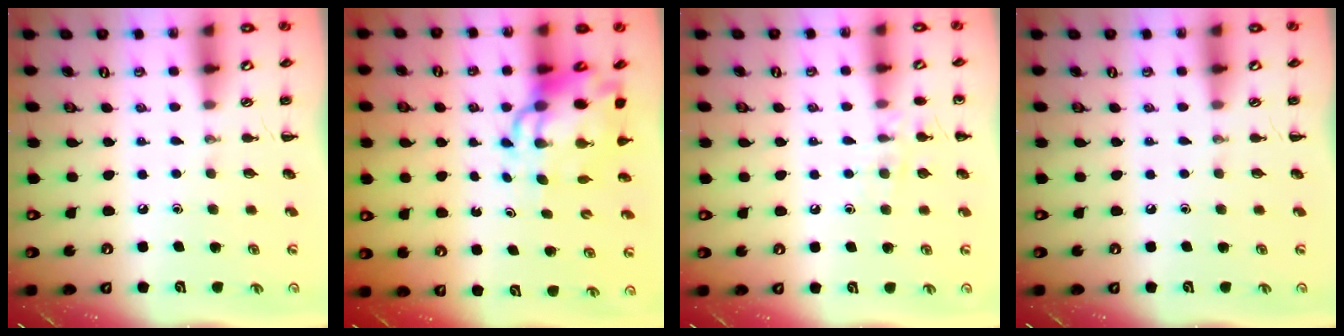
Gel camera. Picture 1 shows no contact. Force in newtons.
{"total": 11.3, "press": 10.9, "slide": 3.1}
{"total": 7.9, "press": 7.7, "slide": 1.5}
{"total": 0.0}